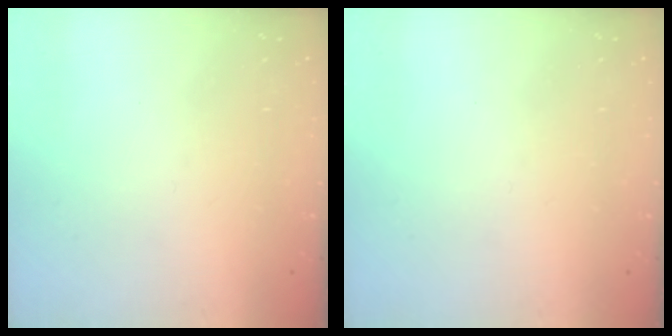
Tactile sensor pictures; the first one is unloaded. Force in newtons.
{"total": 0.0}